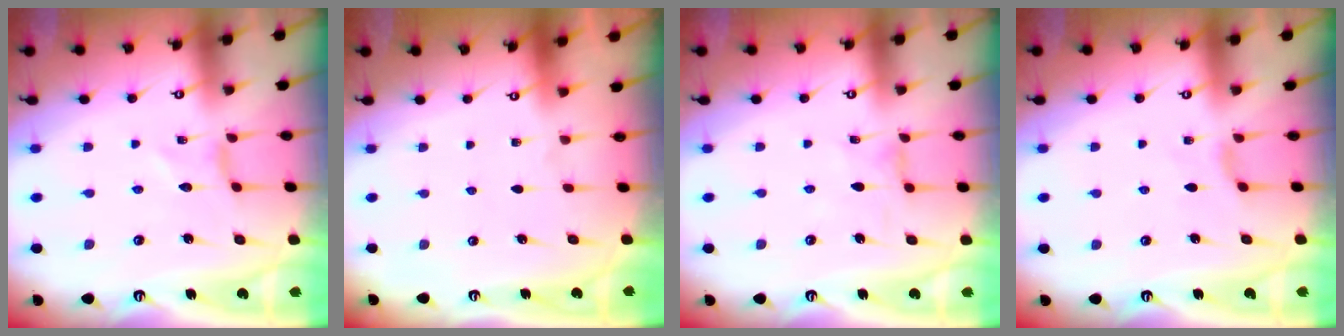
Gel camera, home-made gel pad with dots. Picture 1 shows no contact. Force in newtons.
{"total": 0.0}
{"total": 1.7, "press": 1.6, "slide": 0.1}
{"total": 1.9, "press": 1.8, "slide": 0.5}